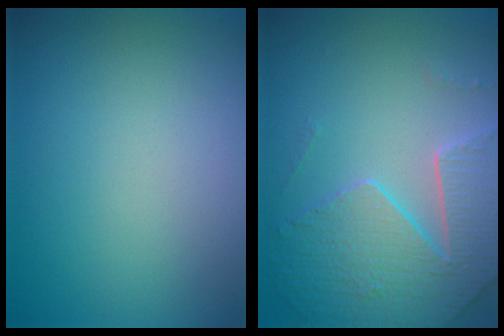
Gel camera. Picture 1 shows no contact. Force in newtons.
{"total": 5.7, "press": 4.8, "slide": 2.9}